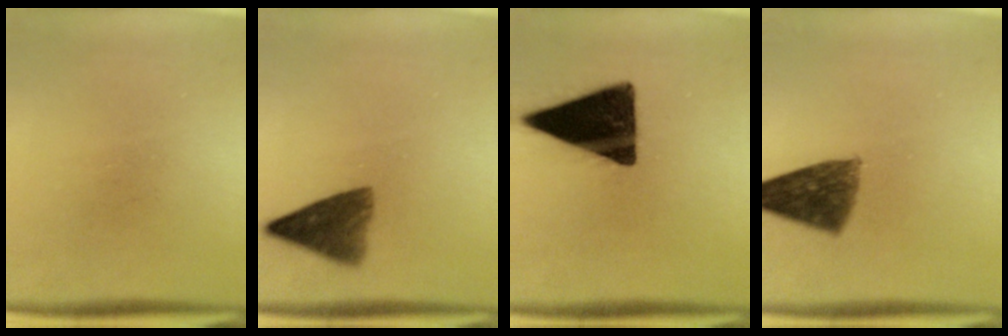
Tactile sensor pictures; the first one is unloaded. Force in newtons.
{"total": 6.1}
{"total": 16.3}
{"total": 8.5}